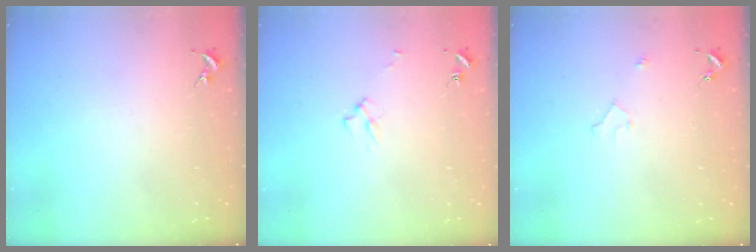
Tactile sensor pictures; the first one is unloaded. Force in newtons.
{"total": 2.9, "press": 2.9, "slide": 0.4}
{"total": 1.8, "press": 1.7, "slide": 0.2}